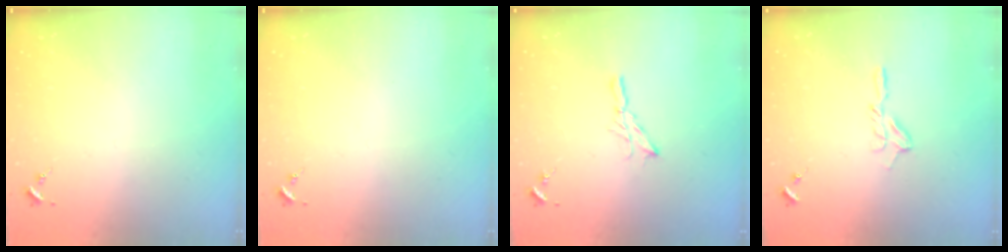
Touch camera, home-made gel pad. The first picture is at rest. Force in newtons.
{"total": 0.0}
{"total": 5.3, "press": 5.3, "slide": 0.2}
{"total": 6.9, "press": 6.9, "slide": 0.7}